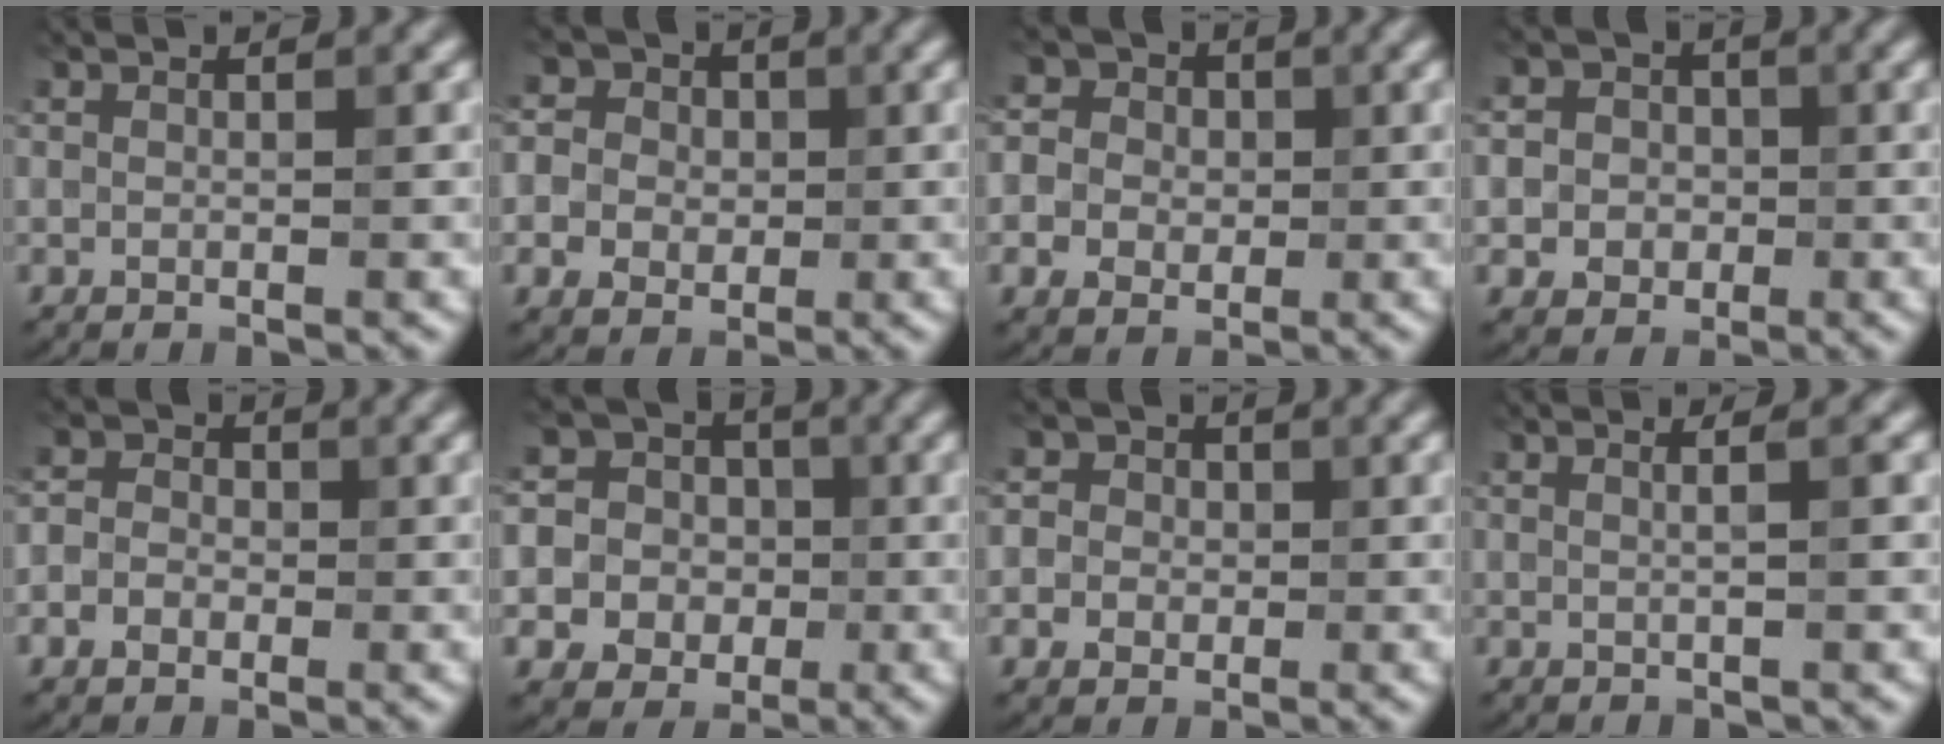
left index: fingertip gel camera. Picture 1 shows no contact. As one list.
[{"total": 8.8, "force": [2.0, 7.7, 3.7], "torque": [-0.078, 0.037, 0.002]}, {"total": 7.6, "force": [1.5, 6.7, 3.4], "torque": [-0.065, 0.038, -0.006]}, {"total": 5.5, "force": [0.2, 5.2, 2.0], "torque": [-0.017, 0.026, -0.022]}, {"total": 3.3, "force": [-0.5, 2.9, 1.5], "torque": [-0.005, 0.007, -0.024]}, {"total": 9.4, "force": [-1.2, 8.9, 2.7], "torque": [-0.073, 0.014, -0.042]}, {"total": 5.1, "force": [0.8, 4.6, 1.9], "torque": [-0.013, 0.033, -0.016]}, {"total": 2.5, "force": [0.7, 1.1, 2.1], "torque": [-0.009, 0.004, -0.017]}]